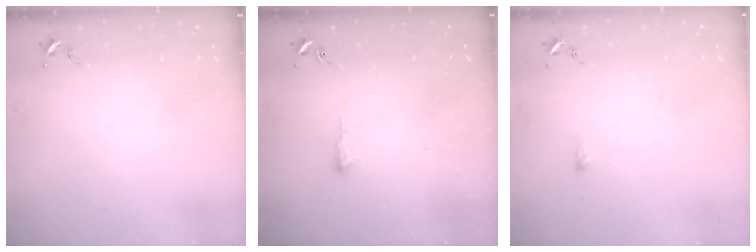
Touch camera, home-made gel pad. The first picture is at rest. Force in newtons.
{"total": 5.3, "press": 5.2, "slide": 0.8}
{"total": 2.8, "press": 2.7, "slide": 0.5}